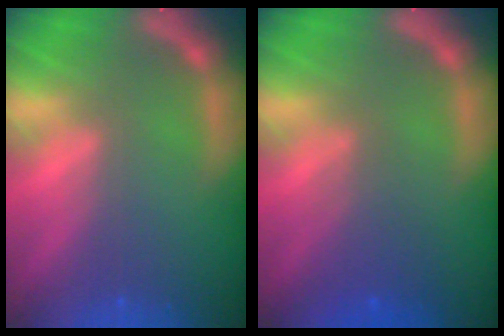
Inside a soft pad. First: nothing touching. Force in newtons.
{"total": 3.0}